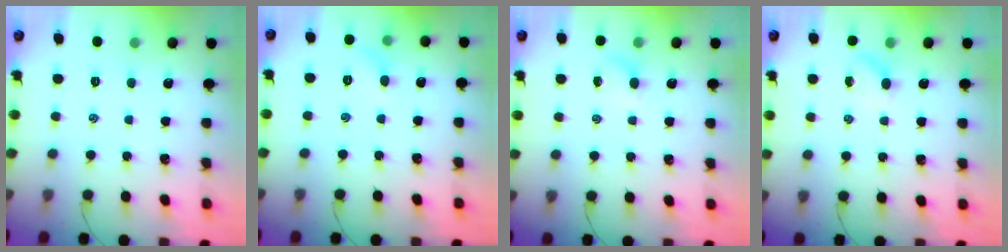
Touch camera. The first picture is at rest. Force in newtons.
{"total": 5.1, "press": 4.8, "slide": 1.7}
{"total": 2.9, "press": 2.8, "slide": 0.9}
{"total": 2.8, "press": 2.7, "slide": 0.9}